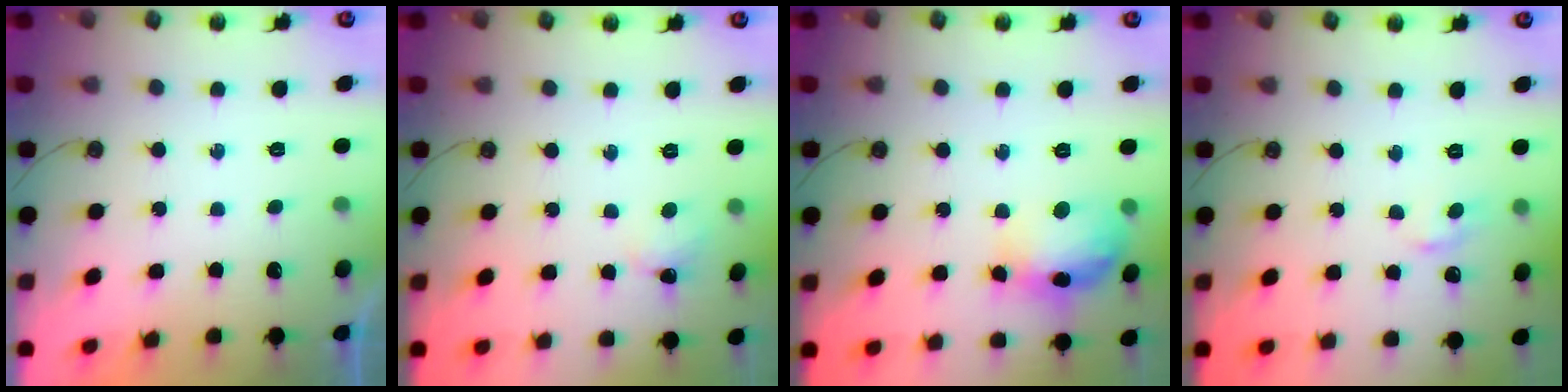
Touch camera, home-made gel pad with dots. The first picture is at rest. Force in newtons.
{"total": 2.0, "press": 1.9, "slide": 0.4}
{"total": 15.0, "press": 15.0, "slide": 1.3}
{"total": 5.4, "press": 5.4, "slide": 0.8}